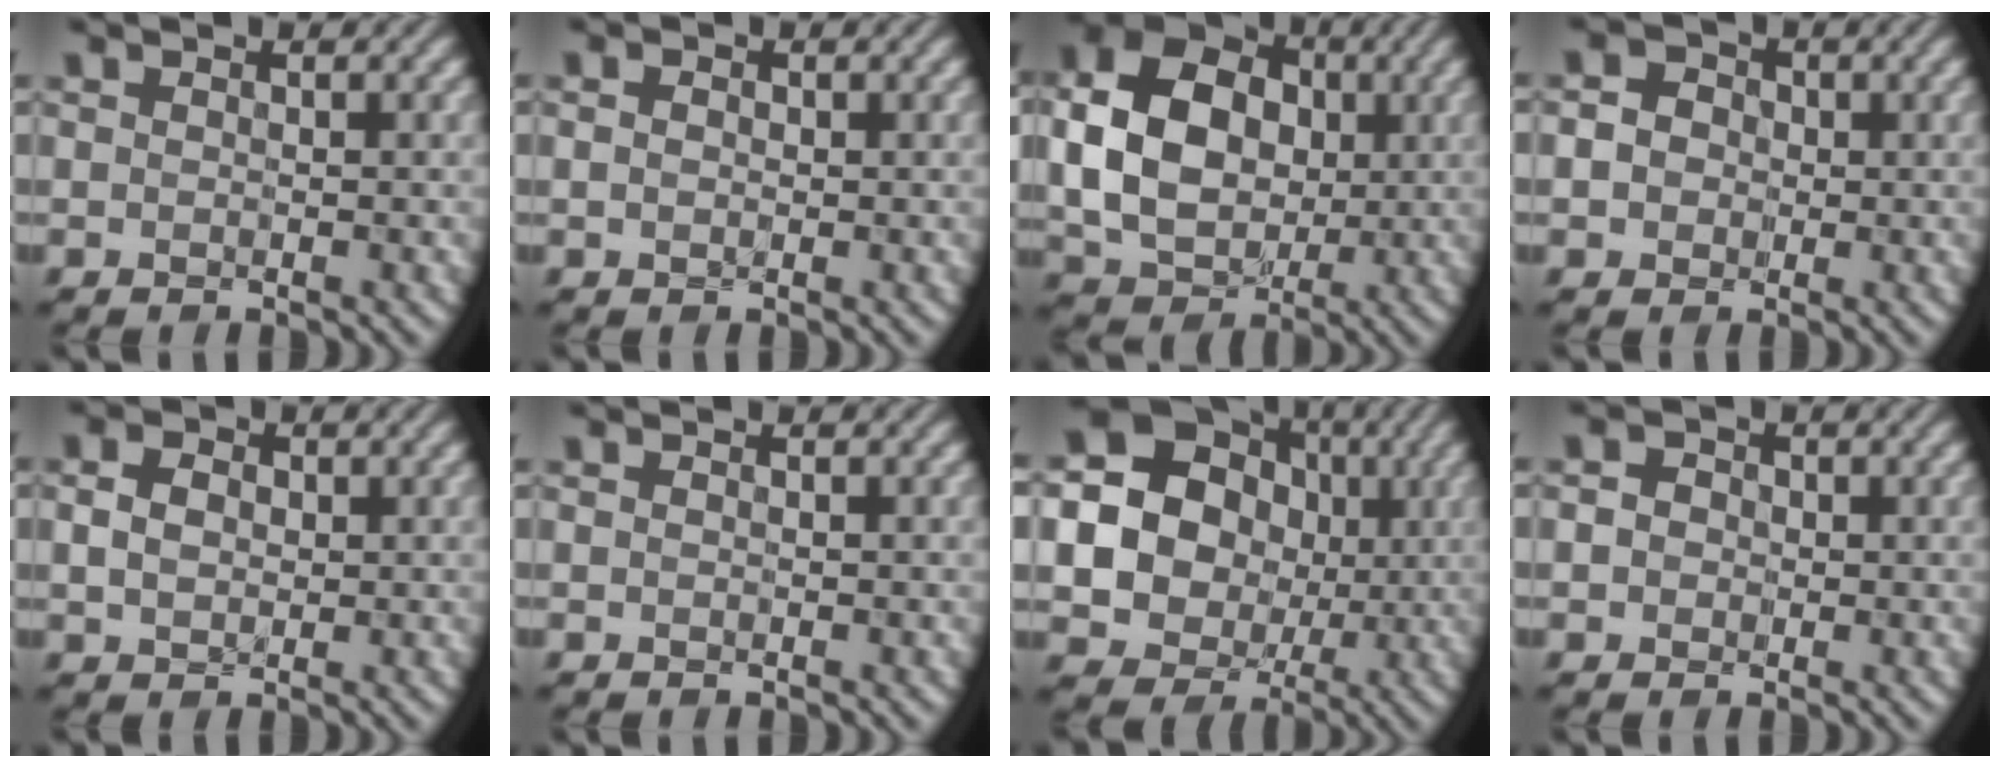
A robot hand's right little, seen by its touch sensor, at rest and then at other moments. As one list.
[{"total": 0.7, "force": [-0.1, 0.6, 0.3], "torque": [-0.008, 0.000, -0.002]}, {"total": 11.8, "force": [0.6, 9.3, 7.1], "torque": [-0.154, 0.015, 0.013]}, {"total": 3.9, "force": [0.6, 3.4, 1.9], "torque": [-0.041, 0.015, -0.004]}, {"total": 2.3, "force": [-0.1, 1.8, 1.3], "torque": [-0.031, 0.001, -0.003]}, {"total": 0.0}, {"total": 20.9, "force": [2.0, 19.7, 6.9], "torque": [-0.179, 0.000, 0.010]}, {"total": 2.1, "force": [0.2, 1.9, 0.9], "torque": [-0.027, 0.008, 0.000]}]